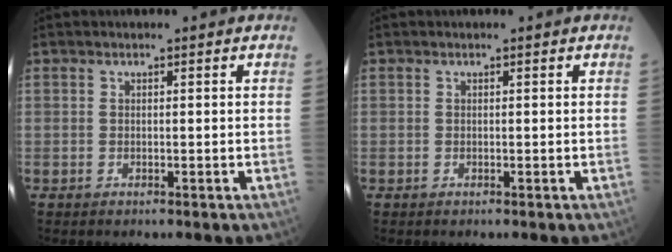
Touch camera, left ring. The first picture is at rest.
{"total": 0.0}